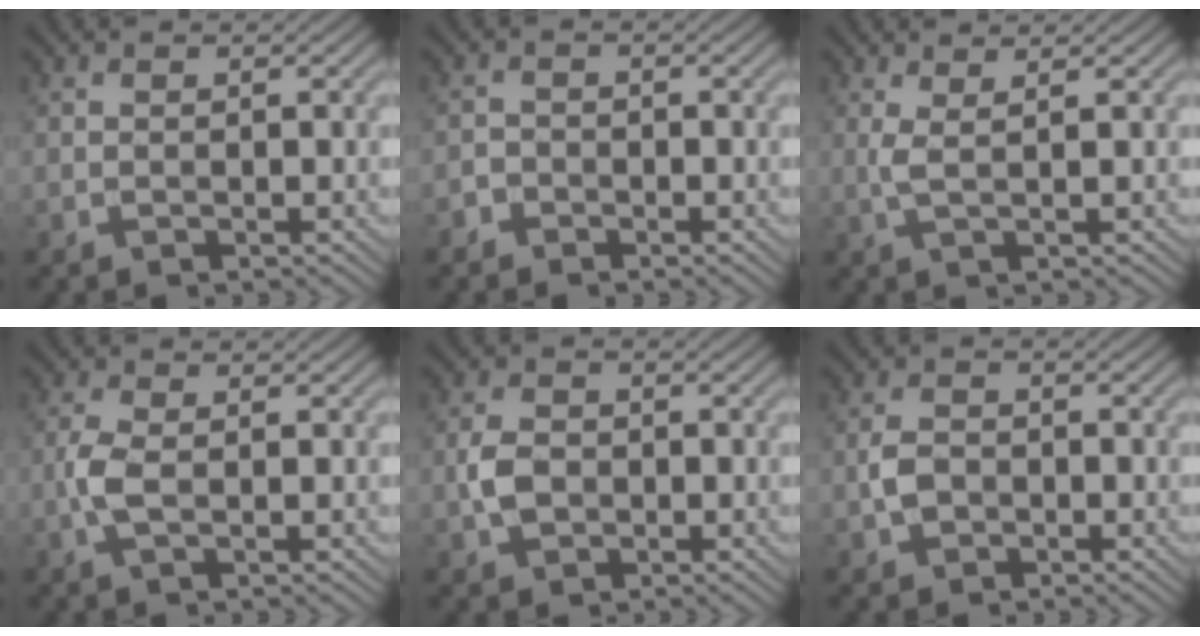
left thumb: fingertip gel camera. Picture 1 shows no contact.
{"total": 1.5, "force": [-1.2, 0.9, 0.2], "torque": [-0.001, 0.002, -0.028]}
{"total": 2.3, "force": [0.9, 0.5, 2.1], "torque": [-0.042, 0.003, 0.016]}
{"total": 3.0, "force": [-0.4, 1.2, 2.7], "torque": [-0.070, 0.001, -0.013]}
{"total": 3.5, "force": [-0.7, 2.7, 2.2], "torque": [-0.052, -0.001, -0.017]}
{"total": 2.7, "force": [-0.8, 2.0, 1.6], "torque": [-0.037, 0.000, -0.021]}